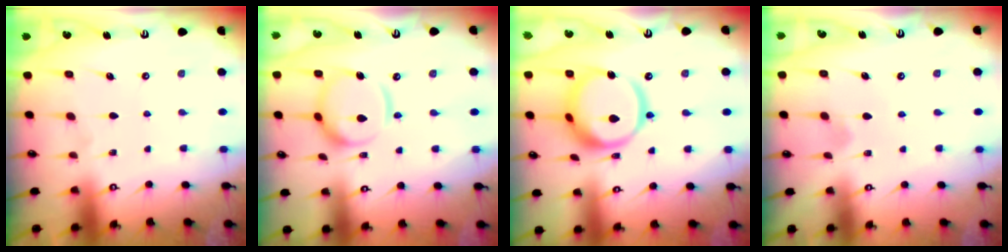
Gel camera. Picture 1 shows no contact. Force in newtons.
{"total": 13.7, "press": 13.6, "slide": 1.5}
{"total": 15.9, "press": 15.8, "slide": 1.7}
{"total": 4.6, "press": 4.6, "slide": 0.7}